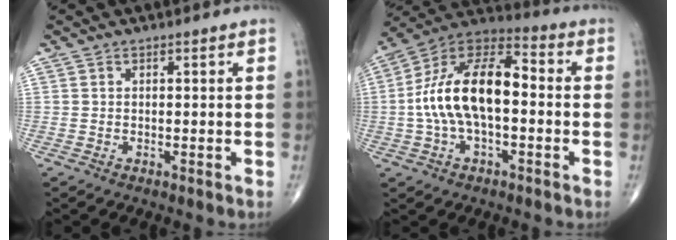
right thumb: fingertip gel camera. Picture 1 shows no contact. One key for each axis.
{"total": 17.4, "fx": -0.8, "fy": 8.7, "fz": 15.0, "tx": -0.274, "ty": 0.044, "tz": -0.024}